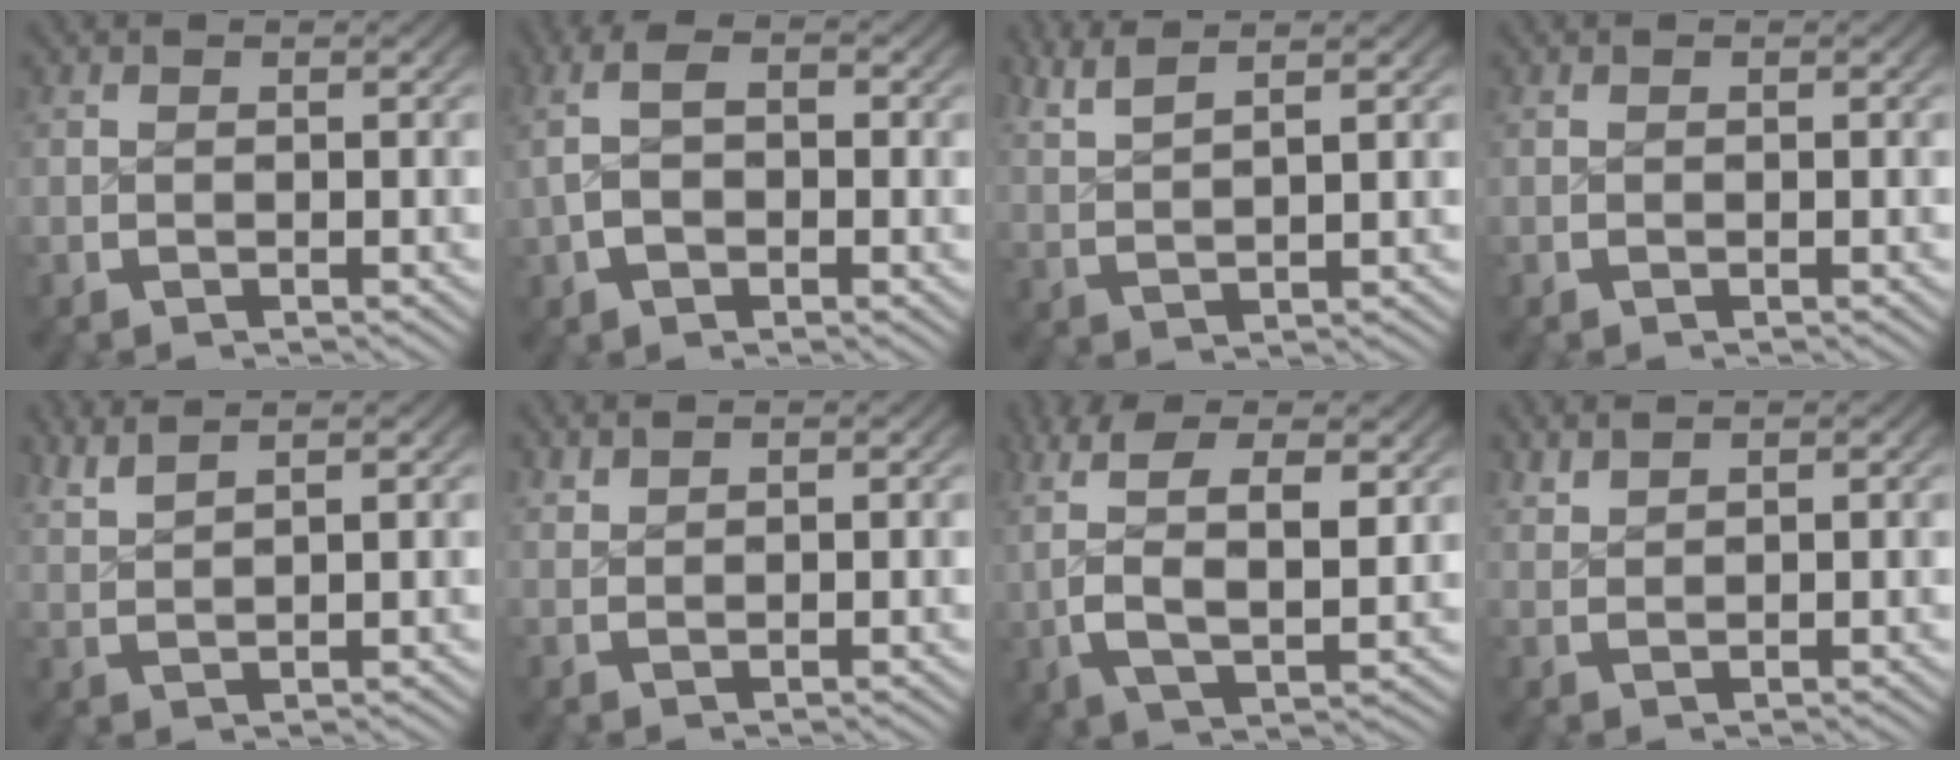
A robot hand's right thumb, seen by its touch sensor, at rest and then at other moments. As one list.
[{"total": 4.8, "force": [0.4, 2.7, 3.9], "torque": [-0.076, 0.003, 0.005]}, {"total": 4.1, "force": [3.4, 0.8, 2.3], "torque": [-0.046, 0.007, 0.069]}, {"total": 0.0}, {"total": 3.3, "force": [2.8, 0.5, 1.7], "torque": [-0.031, 0.007, 0.059]}, {"total": 1.4, "force": [1.3, 0.0, 0.4], "torque": [-0.003, 0.003, 0.029]}, {"total": 8.1, "force": [2.3, 3.9, 6.7], "torque": [-0.136, 0.001, 0.041]}, {"total": 1.9, "force": [1.8, 0.1, 0.6], "torque": [-0.007, 0.005, 0.040]}]